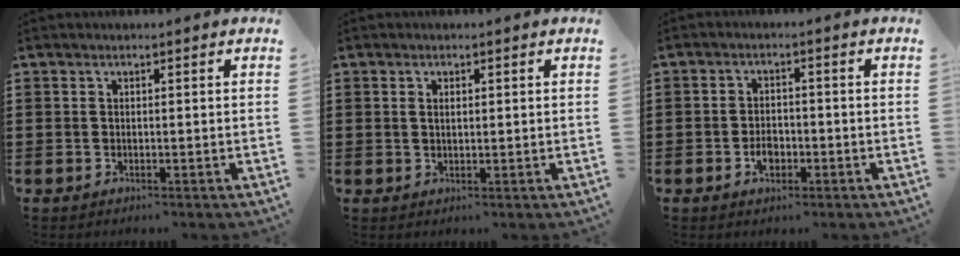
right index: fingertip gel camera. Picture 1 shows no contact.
{"total": 1.2, "force": [0.3, 0.6, 1.0], "torque": [-0.021, 0.005, 0.005]}
{"total": 2.9, "force": [-1.2, 1.8, 1.9], "torque": [-0.029, -0.003, -0.023]}